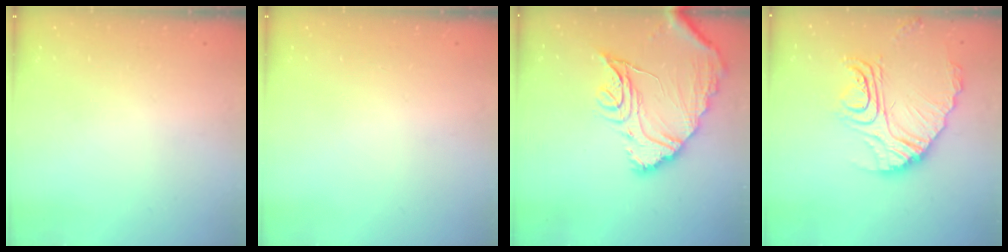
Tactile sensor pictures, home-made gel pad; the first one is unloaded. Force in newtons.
{"total": 0.0}
{"total": 17.8, "press": 17.7, "slide": 1.9}
{"total": 18.0, "press": 17.9, "slide": 1.5}